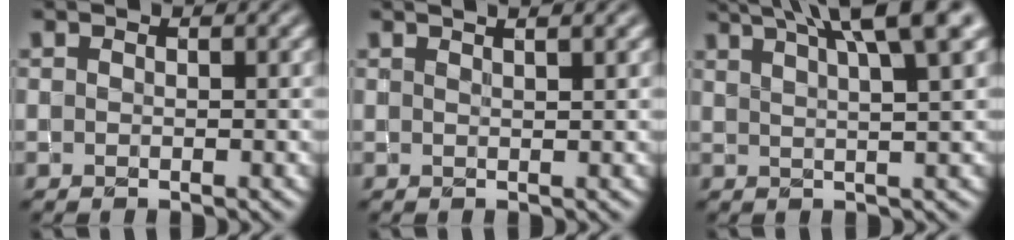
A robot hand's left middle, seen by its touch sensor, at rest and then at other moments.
{"total": 3.8, "force": [2.4, 1.6, 2.5], "torque": [-0.005, 0.022, -0.002]}
{"total": 8.8, "force": [5.4, 2.0, 6.7], "torque": [-0.062, 0.036, 0.057]}